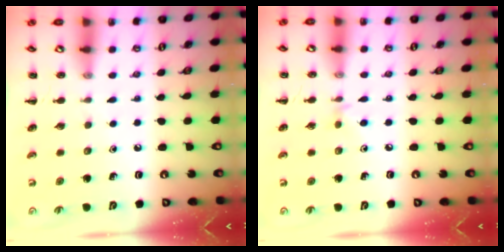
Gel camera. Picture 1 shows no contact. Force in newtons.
{"total": 2.8, "press": 2.6, "slide": 1.1}